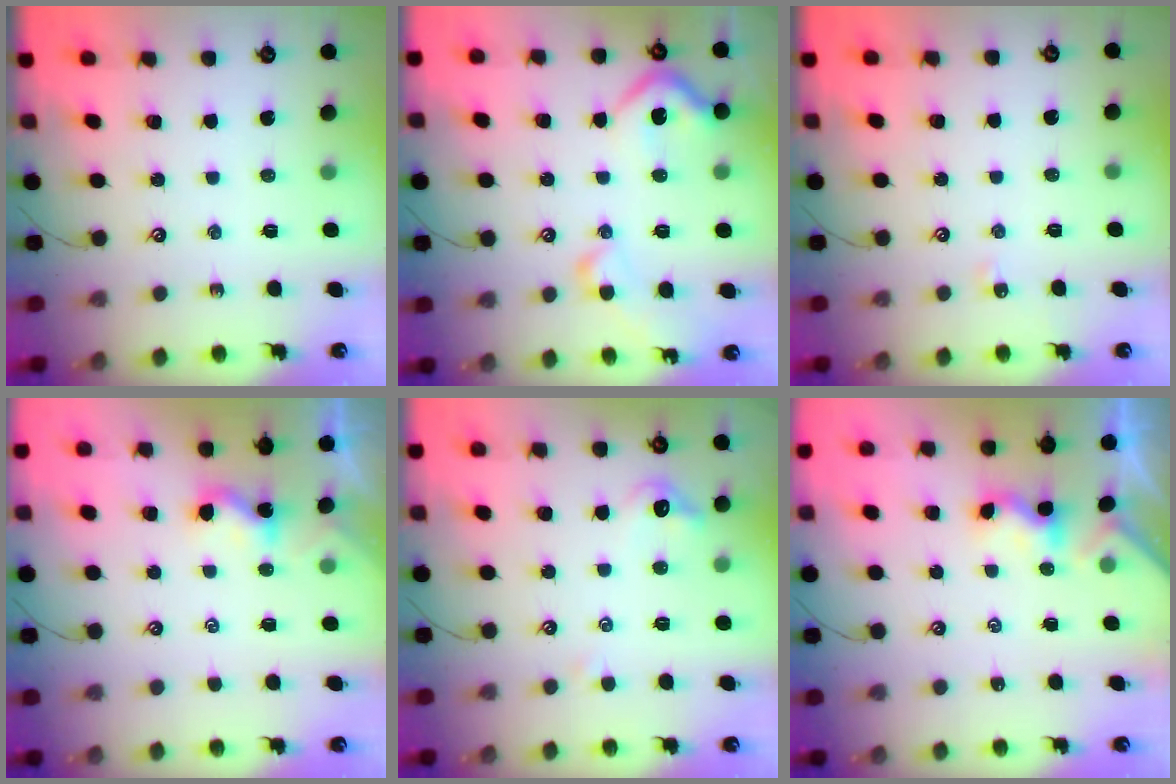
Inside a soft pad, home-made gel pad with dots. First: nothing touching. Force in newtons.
{"total": 10.0, "press": 9.9, "slide": 1.4}
{"total": 2.9, "press": 2.9, "slide": 0.4}
{"total": 1.9, "press": 1.9, "slide": 0.2}
{"total": 0.8, "press": 0.2, "slide": 0.7}
{"total": 1.2, "press": 1.1, "slide": 0.5}